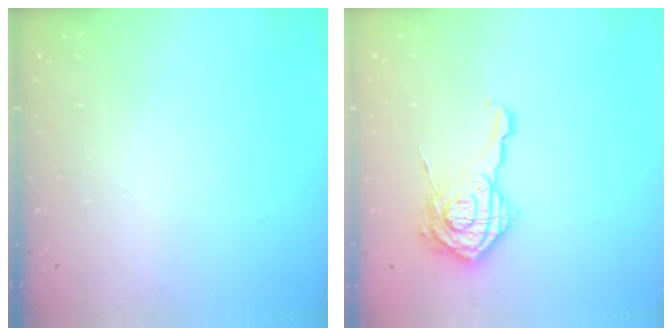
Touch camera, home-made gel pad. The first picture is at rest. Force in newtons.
{"total": 15.0, "press": 15.0, "slide": 0.6}